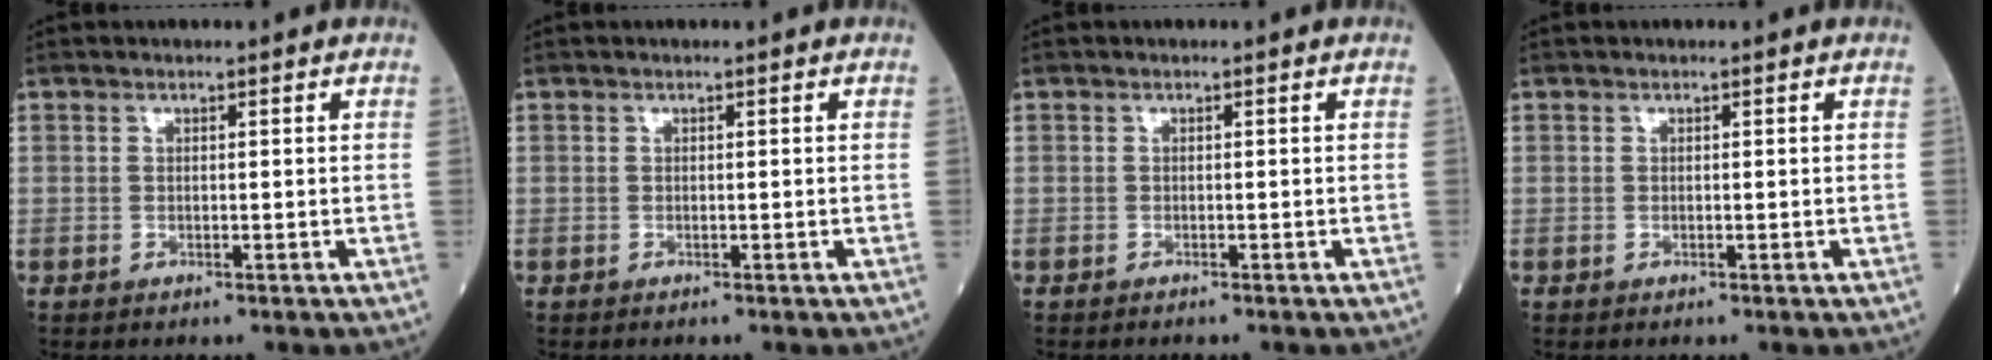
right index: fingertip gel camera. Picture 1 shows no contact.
{"total": 0.0}
{"total": 0.5, "force": [-0.5, 0.0, 0.1], "torque": [-0.005, -0.001, -0.011]}
{"total": 0.0}